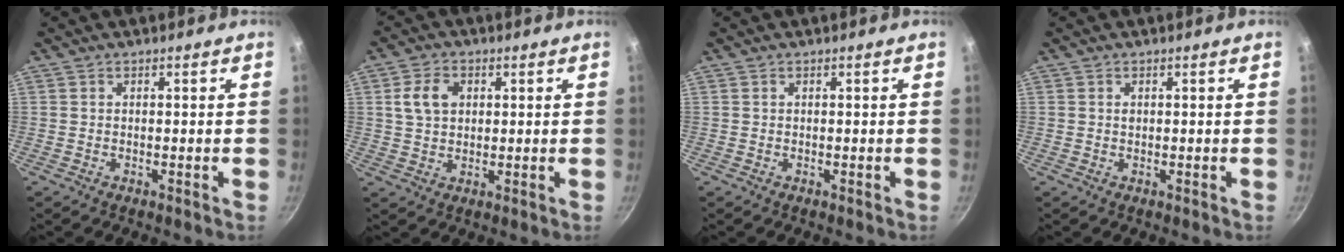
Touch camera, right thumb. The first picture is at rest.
{"total": 6.3, "force": [1.7, 4.6, 3.9], "torque": [-0.064, 0.002, 0.030]}
{"total": 0.0}
{"total": 0.6, "force": [0.2, 0.4, 0.4], "torque": [-0.005, 0.000, 0.005]}